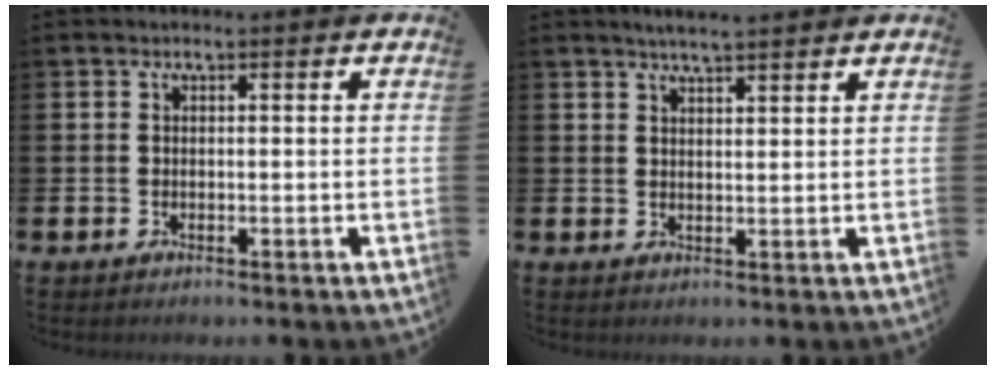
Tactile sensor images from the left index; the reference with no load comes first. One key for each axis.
{"total": 3.1, "fx": 3.0, "fy": 0.0, "fz": 0.8, "tx": -0.022, "ty": -0.009, "tz": 0.054}